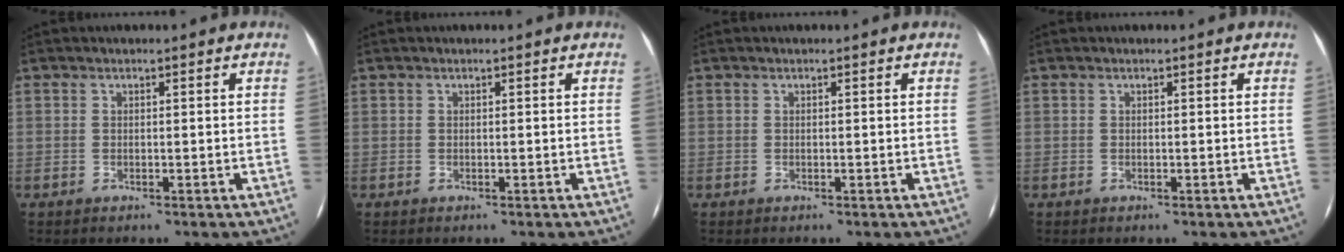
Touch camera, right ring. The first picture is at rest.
{"total": 0.0}
{"total": 0.0}
{"total": 0.0}